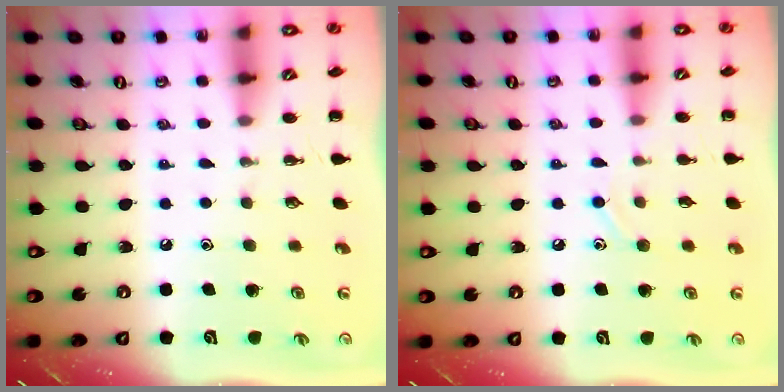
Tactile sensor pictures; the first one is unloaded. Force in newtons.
{"total": 7.8, "press": 7.4, "slide": 2.5}